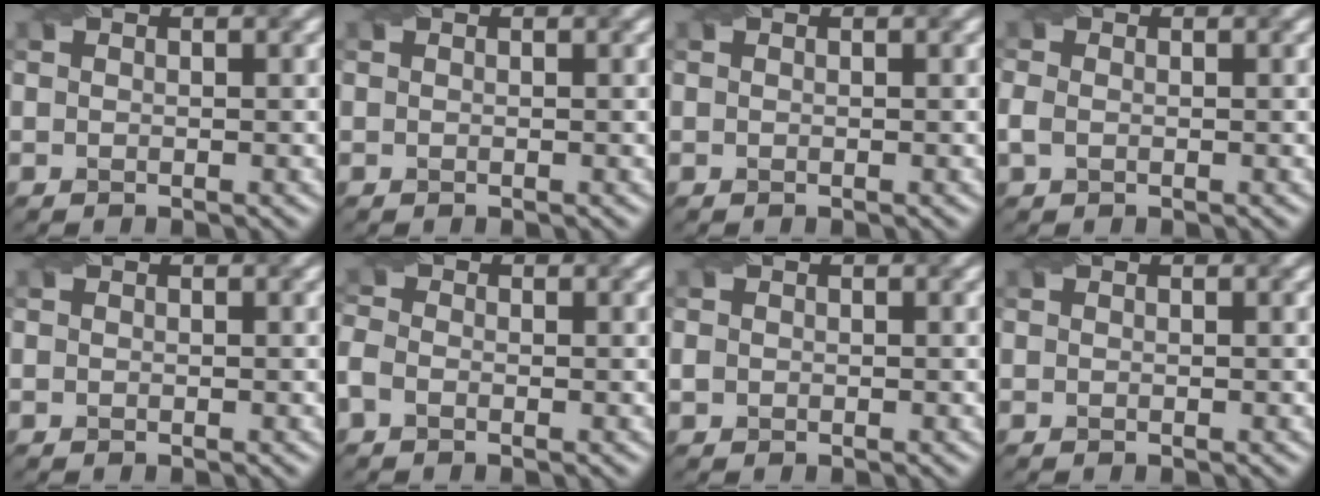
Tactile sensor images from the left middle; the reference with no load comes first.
{"total": 0.0}
{"total": 0.0}
{"total": 1.4, "force": [-0.3, 1.0, 0.8], "torque": [-0.021, 0.000, -0.007]}
{"total": 0.0}
{"total": 1.6, "force": [-0.8, 1.1, 0.9], "torque": [-0.020, 0.003, -0.023]}
{"total": 0.8, "force": [0.0, 0.7, 0.2], "torque": [-0.002, 0.000, -0.002]}
{"total": 0.0}